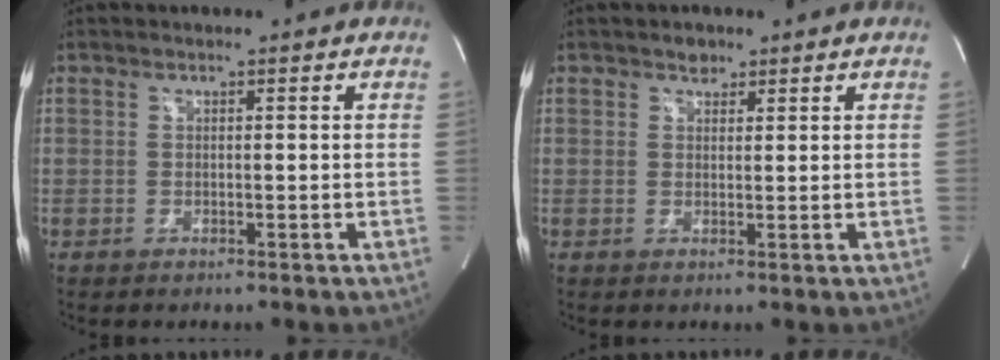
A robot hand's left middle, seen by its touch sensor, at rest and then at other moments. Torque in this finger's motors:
{"motor_torque": [0.02, -0.01, -0.07, 0.00]}